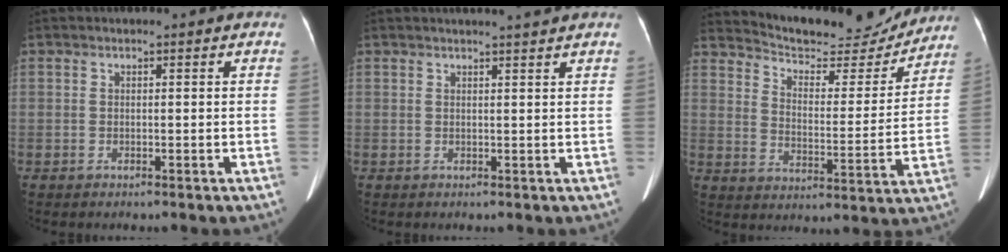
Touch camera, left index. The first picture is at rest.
{"total": 3.7, "force": [3.3, -0.8, 1.3], "torque": [-0.017, 0.004, 0.039]}
{"total": 16.8, "force": [16.1, 3.4, 3.5], "torque": [-0.048, -0.017, 0.220]}